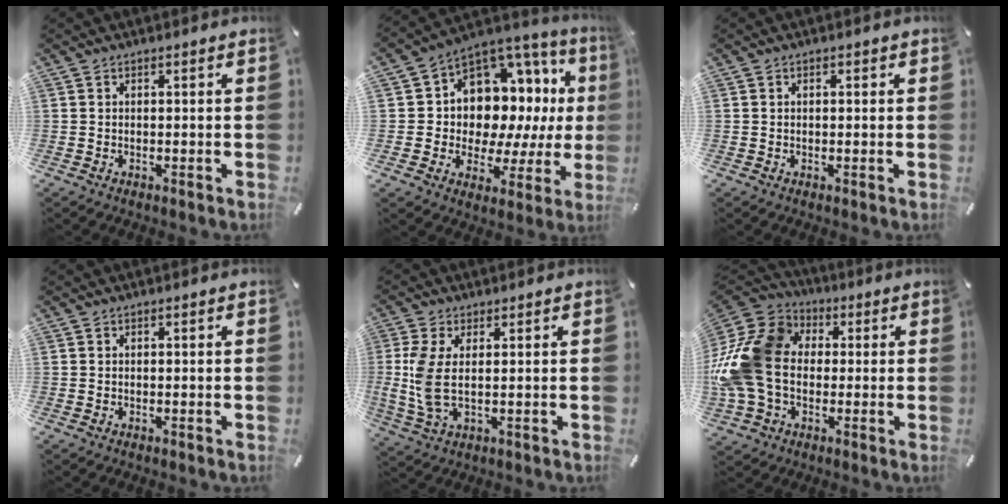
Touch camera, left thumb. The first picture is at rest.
{"total": 11.8, "force": [3.7, 9.6, 5.7], "torque": [-0.086, -0.063, 0.075]}
{"total": 0.8, "force": [0.1, 0.6, 0.5], "torque": [-0.011, 0.005, 0.000]}
{"total": 0.0}
{"total": 8.2, "force": [1.3, 3.3, 7.4], "torque": [-0.169, -0.013, 0.022]}
{"total": 18.4, "force": [-0.7, 15.3, 10.1], "torque": [-0.237, 0.022, -0.009]}